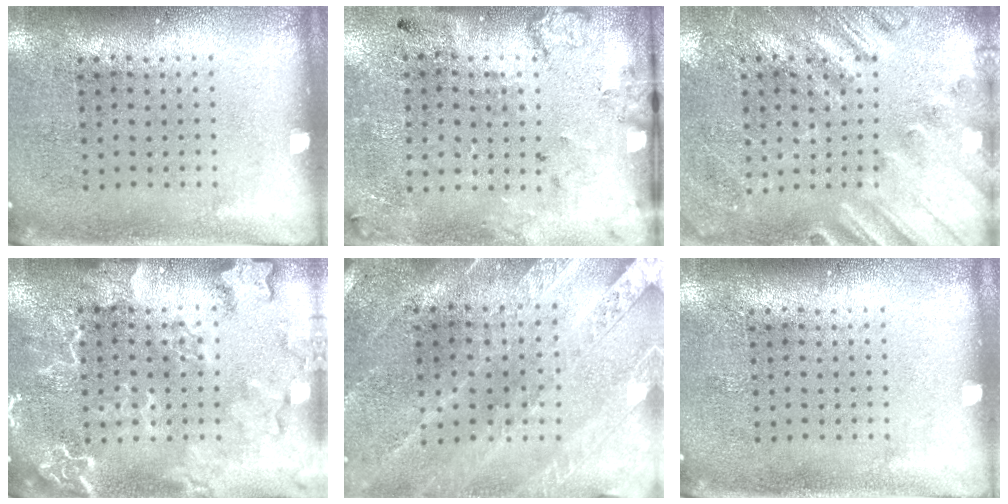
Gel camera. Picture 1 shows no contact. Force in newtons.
{"total": 2.2, "press": 1.3, "slide": 1.7}
{"total": 2.3, "press": 2.0, "slide": 1.0}
{"total": 2.4, "press": 2.4, "slide": 0.3}
{"total": 1.3, "press": 1.3, "slide": 0.2}
{"total": 0.0}